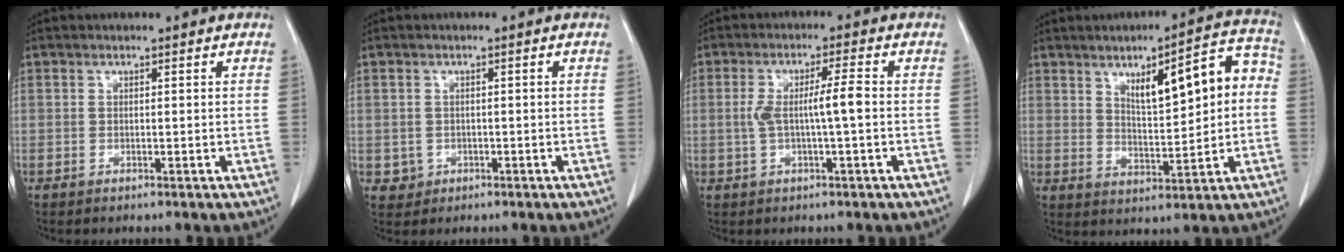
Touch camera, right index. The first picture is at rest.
{"total": 2.2, "force": [-0.5, 2.2, 0.2], "torque": [0.002, 0.007, -0.001]}
{"total": 5.2, "force": [-0.2, 0.1, 5.2], "torque": [-0.098, 0.010, 0.002]}
{"total": 11.6, "force": [2.5, 3.1, 10.8], "torque": [-0.150, 0.030, 0.042]}